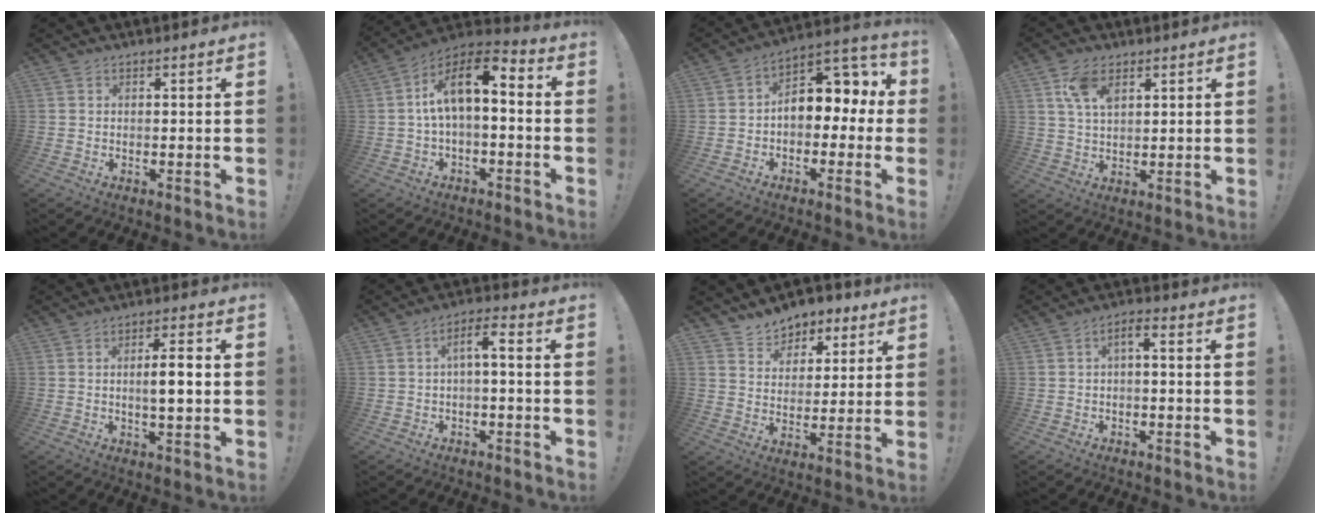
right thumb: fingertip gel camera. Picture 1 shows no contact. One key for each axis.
{"total": 11.9, "fx": 2.0, "fy": 5.1, "fz": 10.5, "tx": -0.171, "ty": 0.000, "tz": 0.032}
{"total": 9.7, "fx": 1.1, "fy": 7.2, "fz": 6.3, "tx": -0.072, "ty": -0.008, "tz": 0.021}
{"total": 8.3, "fx": 4.0, "fy": 4.7, "fz": 5.6, "tx": -0.099, "ty": -0.005, "tz": 0.077}
{"total": 6.3, "fx": -0.1, "fy": 1.3, "fz": 6.2, "tx": -0.095, "ty": 0.002, "tz": -0.008}
{"total": 5.4, "fx": -1.1, "fy": 1.7, "fz": 5.0, "tx": -0.083, "ty": 0.009, "tz": -0.023}
{"total": 7.8, "fx": 5.7, "fy": 5.3, "fz": 1.0, "tx": -0.006, "ty": -0.046, "tz": 0.111}
{"total": 3.2, "fx": -1.2, "fy": 0.9, "fz": 2.8, "tx": -0.059, "ty": 0.001, "tz": -0.023}